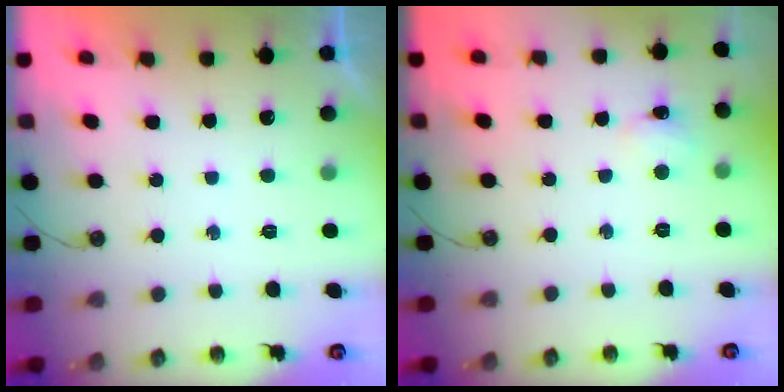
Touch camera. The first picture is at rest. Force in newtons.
{"total": 1.7, "press": 1.6, "slide": 0.4}